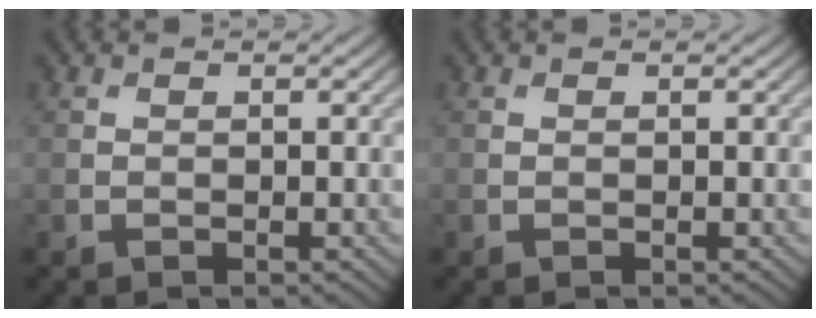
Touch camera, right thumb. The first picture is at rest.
{"total": 0.0}